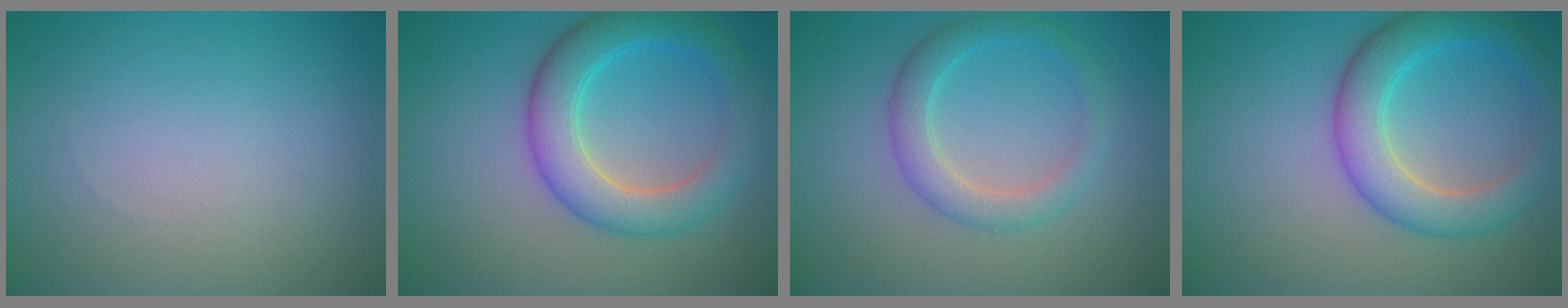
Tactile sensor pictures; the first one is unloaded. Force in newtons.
{"total": 5.7, "press": 5.7, "slide": 0.1}
{"total": 3.0, "press": 3.0, "slide": 0.1}
{"total": 5.3, "press": 5.3, "slide": 0.1}